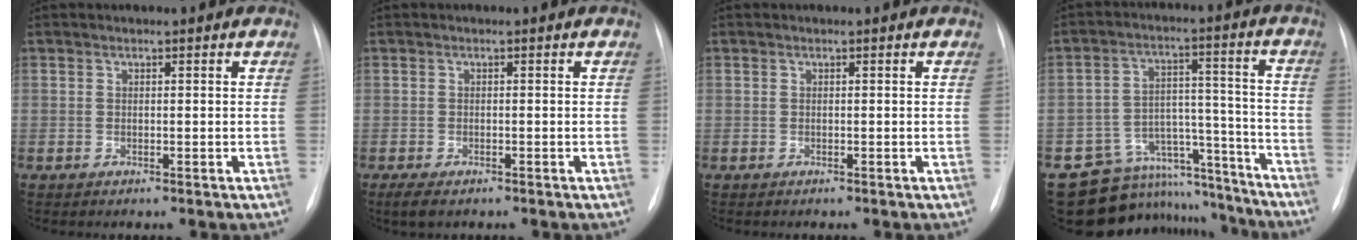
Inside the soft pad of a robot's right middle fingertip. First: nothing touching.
{"total": 2.6, "force": [-1.8, 1.0, 1.6], "torque": [-0.035, -0.008, -0.024]}
{"total": 0.0}
{"total": 14.4, "force": [-12.9, 6.2, 0.9], "torque": [-0.006, 0.074, -0.181]}